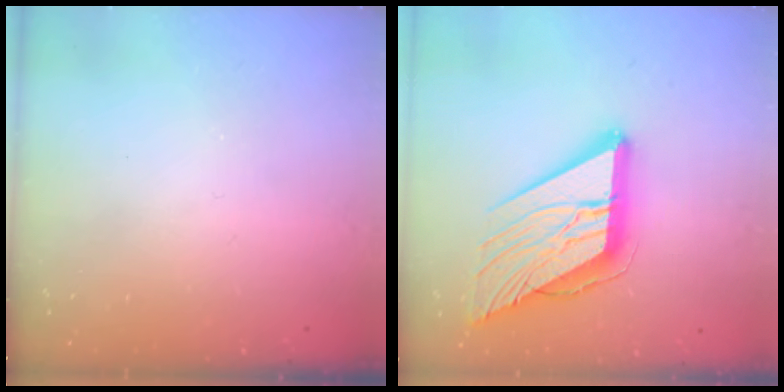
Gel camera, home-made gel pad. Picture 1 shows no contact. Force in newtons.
{"total": 24.5, "press": 24.3, "slide": 3.0}